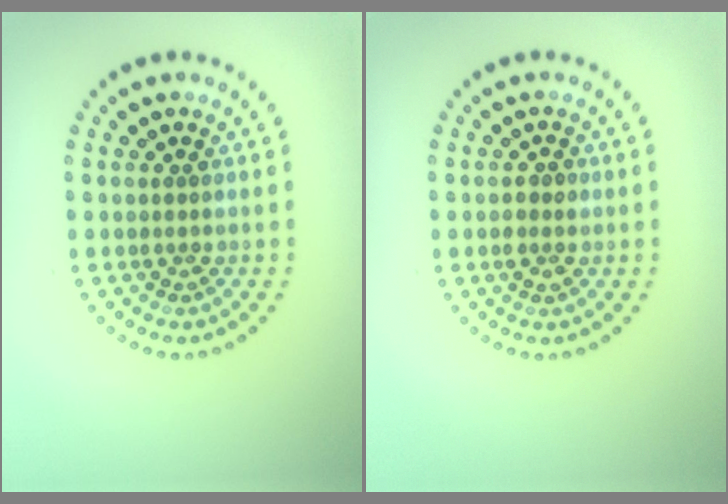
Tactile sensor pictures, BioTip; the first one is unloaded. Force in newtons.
{"total": 1.5, "press": 1.5, "slide": 0.0}